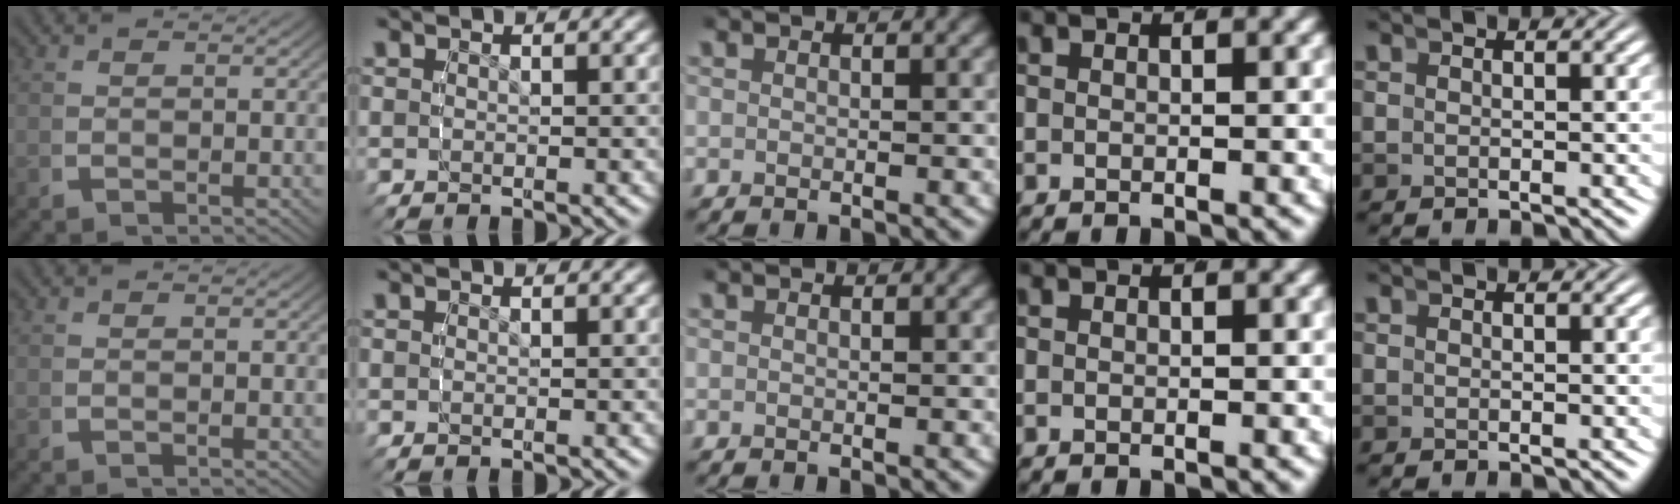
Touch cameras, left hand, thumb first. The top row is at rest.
{}